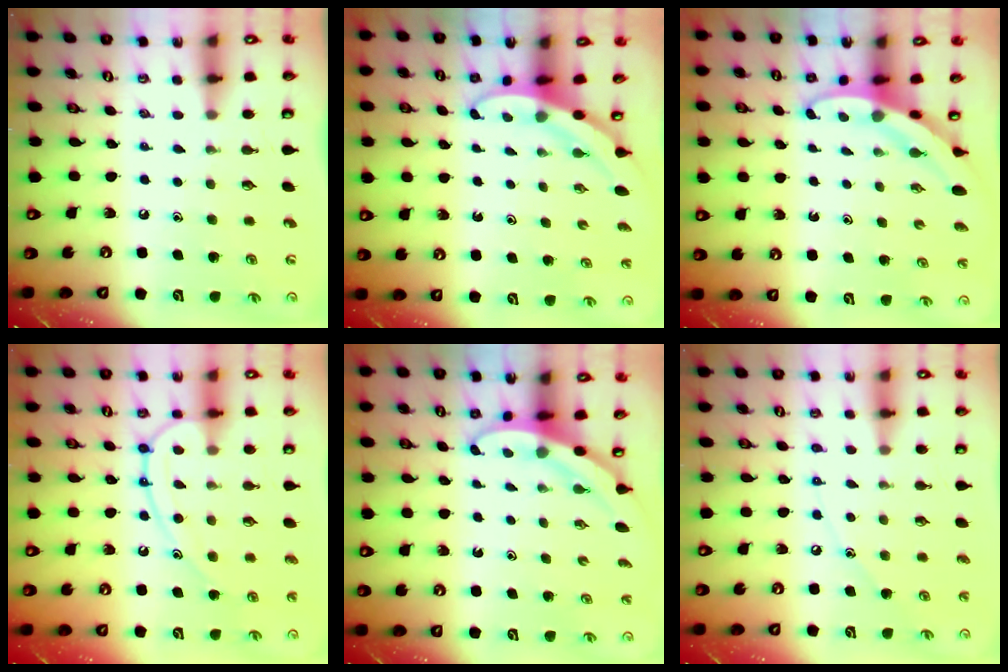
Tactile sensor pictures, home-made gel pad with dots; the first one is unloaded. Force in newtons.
{"total": 3.1, "press": 3.1, "slide": 0.1}
{"total": 3.8, "press": 3.8, "slide": 0.2}
{"total": 12.6, "press": 12.5, "slide": 1.4}
{"total": 3.0, "press": 3.0, "slide": 0.2}
{"total": 6.5, "press": 6.5, "slide": 0.3}